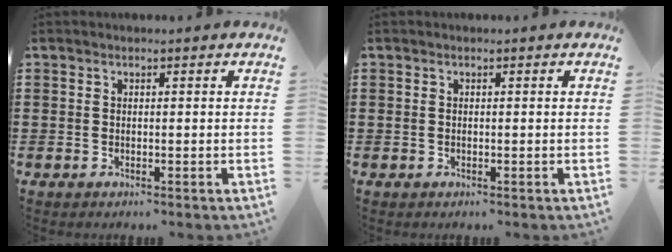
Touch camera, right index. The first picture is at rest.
{"total": 0.0}